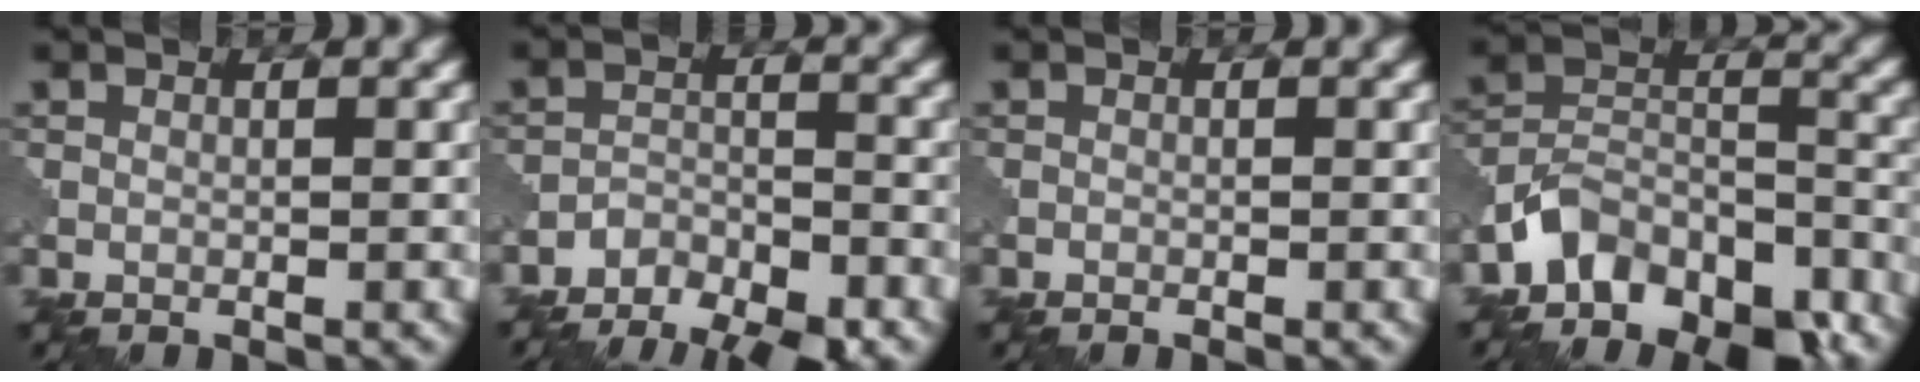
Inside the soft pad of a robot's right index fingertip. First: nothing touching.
{"total": 8.2, "force": [-7.3, 3.0, 2.4], "torque": [-0.023, -0.011, -0.111]}
{"total": 0.0}
{"total": 7.7, "force": [-5.8, 3.9, 3.3], "torque": [-0.047, -0.001, -0.112]}